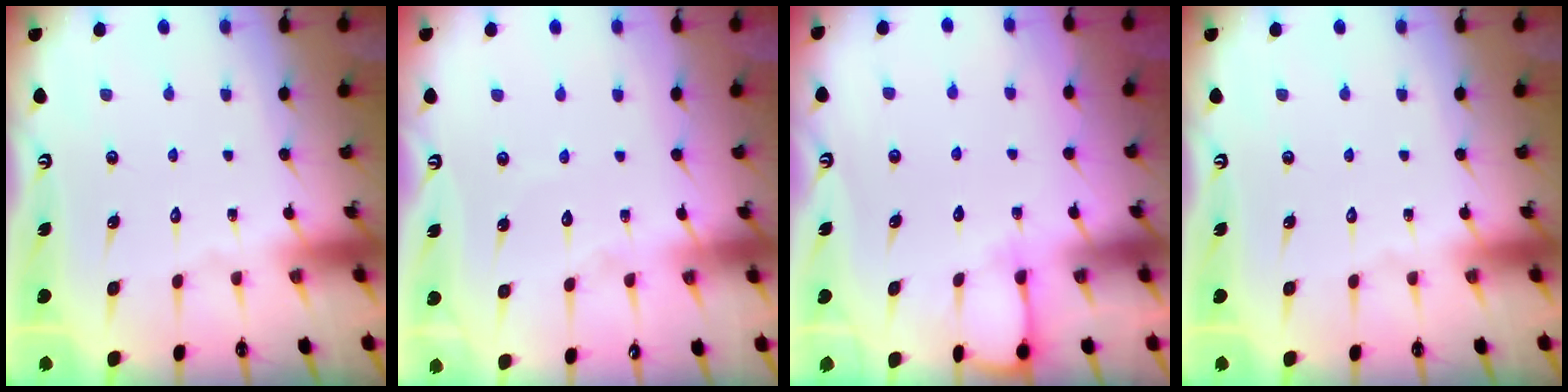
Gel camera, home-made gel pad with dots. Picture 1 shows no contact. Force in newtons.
{"total": 5.2, "press": 5.1, "slide": 0.5}
{"total": 4.9, "press": 4.9, "slide": 0.5}
{"total": 0.0}